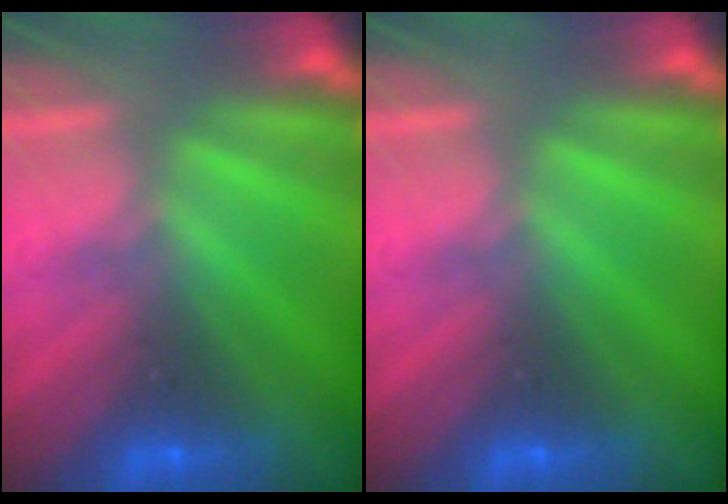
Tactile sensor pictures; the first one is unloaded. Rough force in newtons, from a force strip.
{"total": 0.0}